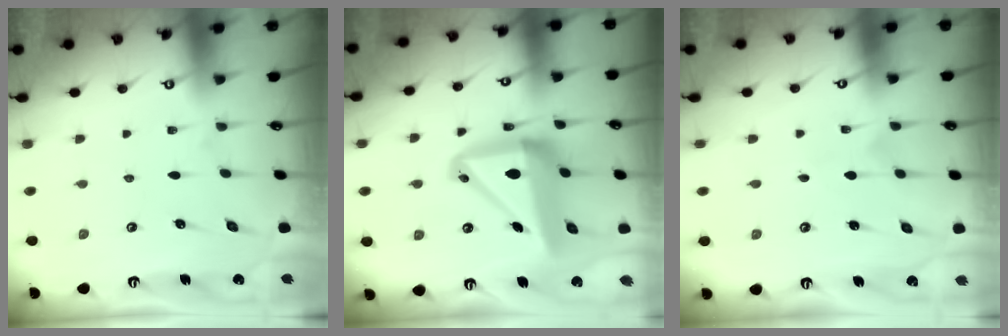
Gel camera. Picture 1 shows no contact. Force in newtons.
{"total": 15.6, "press": 15.5, "slide": 1.9}
{"total": 3.0, "press": 3.0, "slide": 0.3}